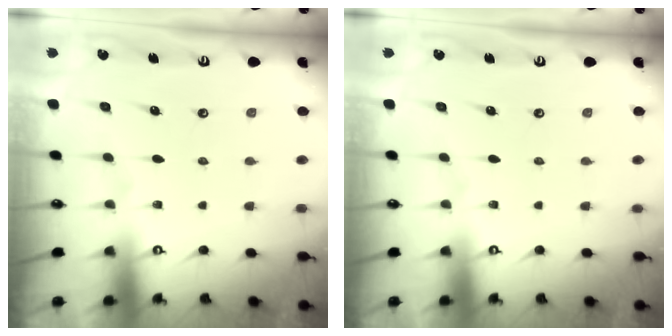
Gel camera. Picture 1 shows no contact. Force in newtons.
{"total": 0.0}